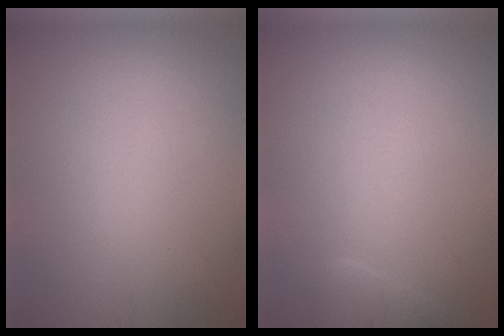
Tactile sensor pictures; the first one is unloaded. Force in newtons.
{"total": 1.2, "press": 1.2, "slide": 0.1}